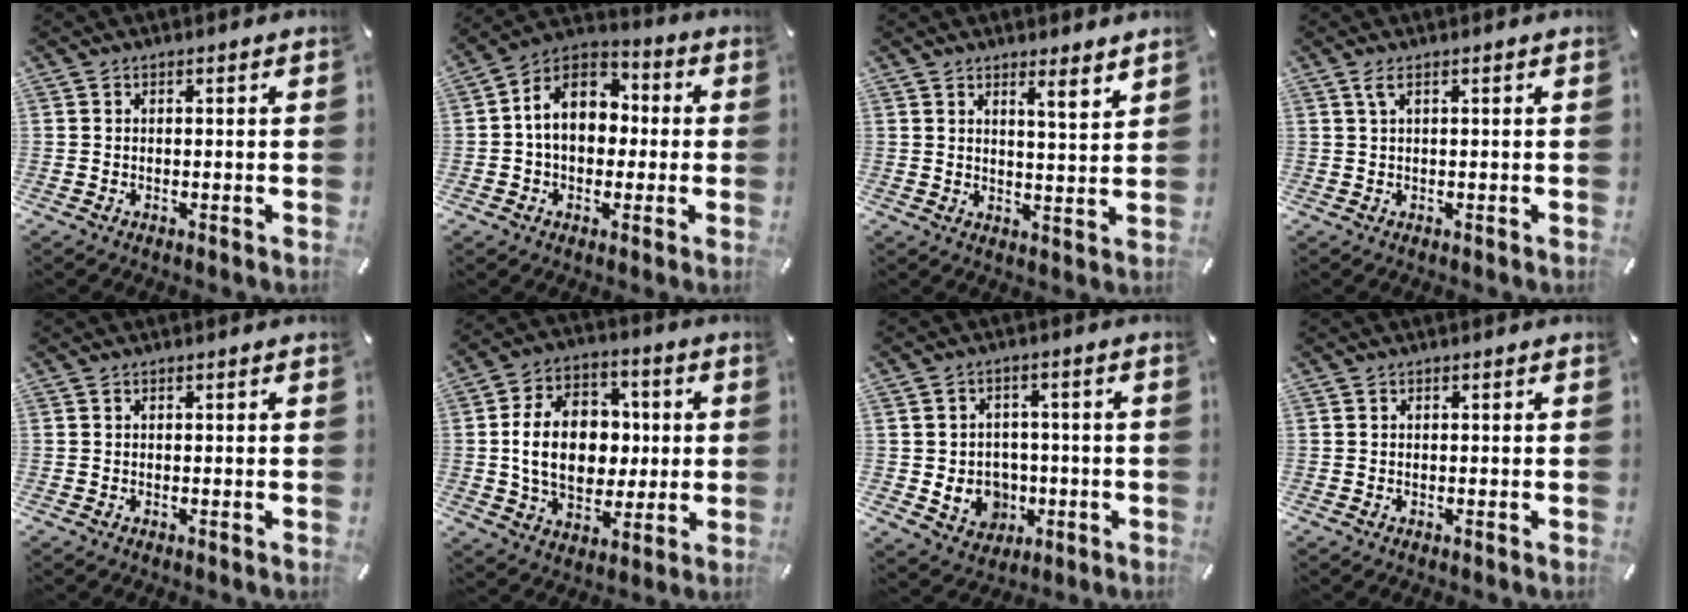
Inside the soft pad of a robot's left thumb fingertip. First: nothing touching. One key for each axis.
{"total": 11.4, "fx": 0.4, "fy": 9.2, "fz": 6.8, "tx": -0.130, "ty": 0.007, "tz": 0.004}
{"total": 4.6, "fx": 3.8, "fy": -0.1, "fz": 2.6, "tx": -0.035, "ty": -0.033, "tz": 0.060}
{"total": 1.9, "fx": 0.7, "fy": 0.2, "fz": 1.8, "tx": -0.037, "ty": 0.002, "tz": 0.010}
{"total": 0.0}
{"total": 16.7, "fx": 0.4, "fy": 12.7, "fz": 10.9, "tx": -0.208, "ty": 0.015, "tz": 0.010}
{"total": 8.3, "fx": -1.4, "fy": 7.7, "fz": 2.8, "tx": -0.064, "ty": 0.005, "tz": -0.018}
{"total": 0.0}